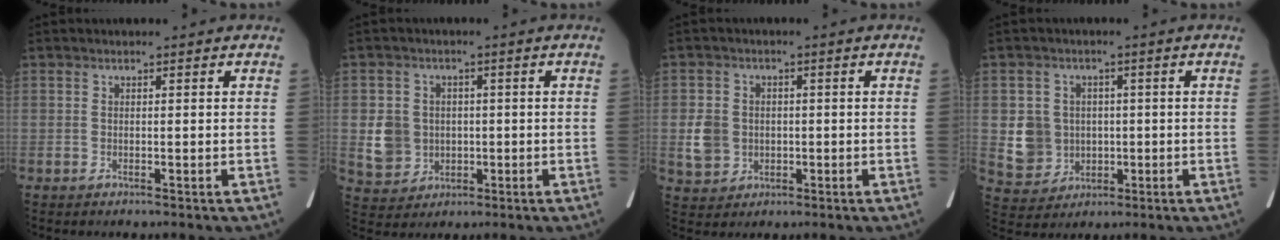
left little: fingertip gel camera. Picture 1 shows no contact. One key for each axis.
{"total": 6.1, "fx": -0.3, "fy": 5.8, "fz": 1.8, "tx": -0.044, "ty": 0.011, "tz": 0.008}
{"total": 6.6, "fx": -0.9, "fy": 6.0, "fz": 2.5, "tx": -0.060, "ty": 0.009, "tz": 0.002}
{"total": 6.6, "fx": -0.1, "fy": 6.4, "fz": 1.5, "tx": -0.039, "ty": 0.012, "tz": 0.013}